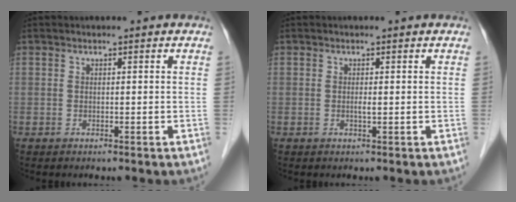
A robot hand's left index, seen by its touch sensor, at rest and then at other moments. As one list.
[{"total": 0.7, "force": [0.1, 0.0, 0.7], "torque": [-0.015, -0.001, 0.001]}]